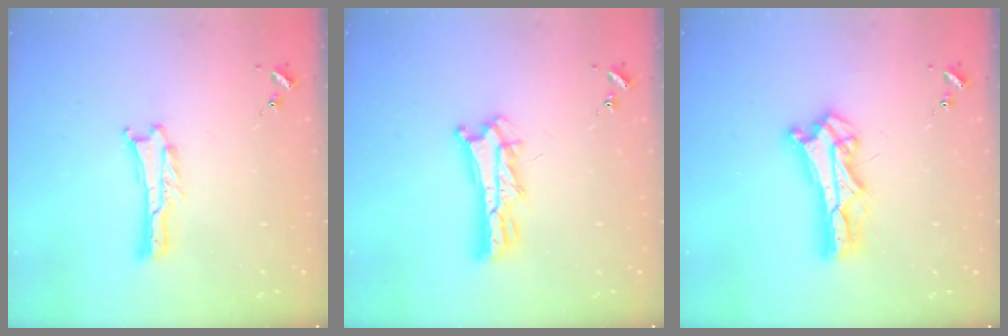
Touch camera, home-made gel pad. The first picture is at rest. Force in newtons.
{"total": 5.2, "press": 5.2, "slide": 0.5}
{"total": 8.1, "press": 8.0, "slide": 0.6}